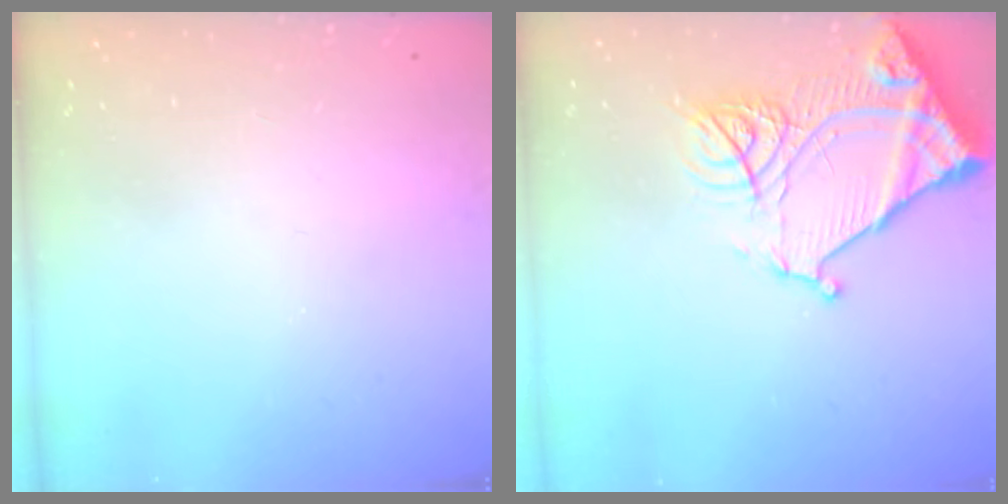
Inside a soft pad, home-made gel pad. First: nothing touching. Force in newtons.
{"total": 16.3, "press": 16.2, "slide": 1.7}